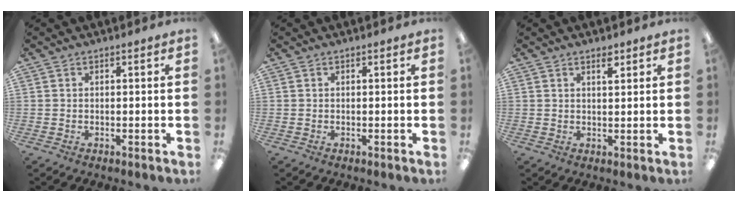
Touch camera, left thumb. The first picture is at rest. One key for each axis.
{"total": 0.0}
{"total": 2.4, "fx": 1.9, "fy": 0.7, "fz": 1.3, "tx": -0.015, "ty": -0.006, "tz": 0.030}